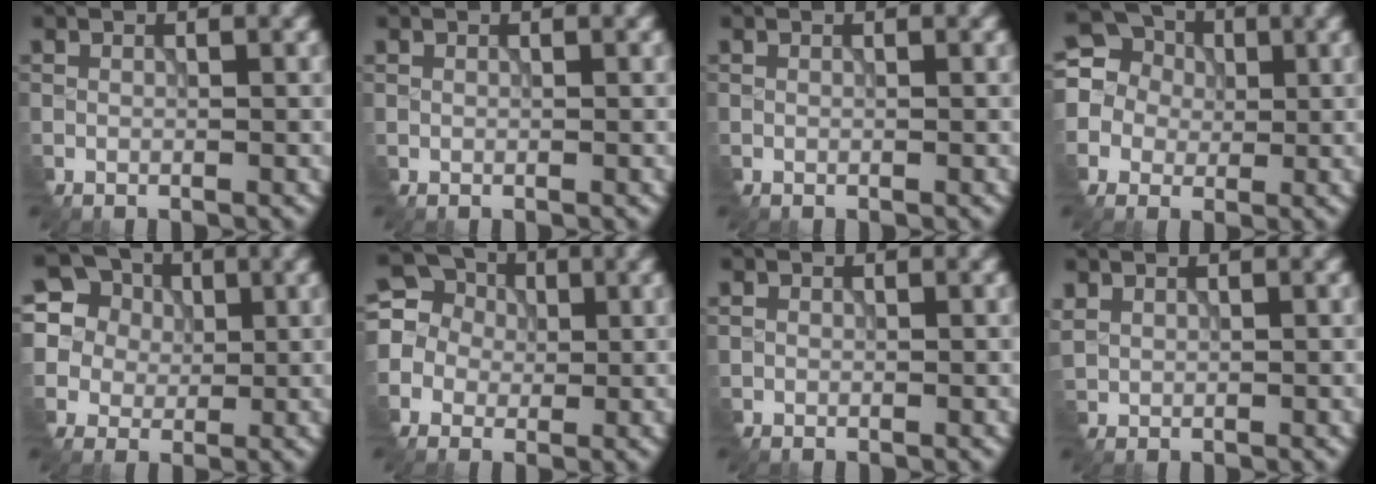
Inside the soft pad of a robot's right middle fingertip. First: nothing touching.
{"total": 0.0}
{"total": 0.0}
{"total": 8.2, "force": [1.8, 7.5, 2.7], "torque": [-0.087, 0.044, 0.005]}
{"total": 10.5, "force": [5.2, 8.4, 3.7], "torque": [-0.116, 0.033, 0.081]}
{"total": 6.1, "force": [0.9, 5.7, 1.9], "torque": [-0.054, 0.028, -0.018]}
{"total": 0.7, "force": [0.3, 0.7, 0.0], "torque": [-0.001, -0.001, 0.008]}
{"total": 1.4, "force": [1.1, 0.8, 0.1], "torque": [-0.013, 0.001, 0.032]}